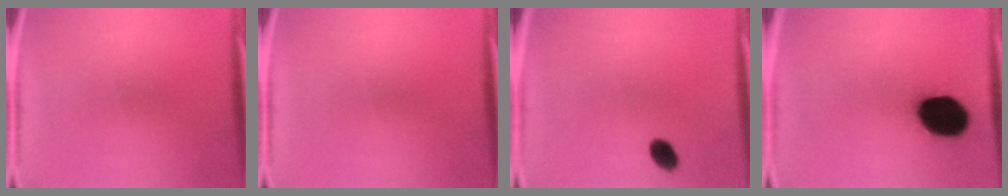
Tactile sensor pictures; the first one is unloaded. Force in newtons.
{"total": 0.0}
{"total": 3.7}
{"total": 17.8}